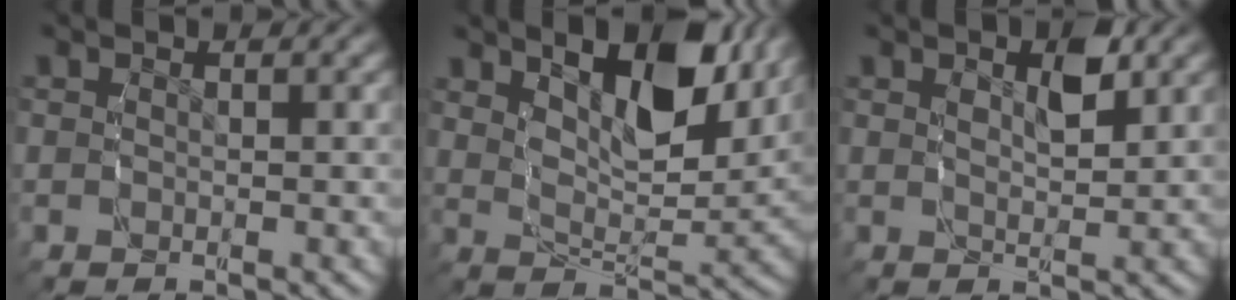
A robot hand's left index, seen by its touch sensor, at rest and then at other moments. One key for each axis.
{"total": 8.7, "fx": 4.3, "fy": 4.0, "fz": 6.4, "tx": -0.101, "ty": -0.003, "tz": 0.064}
{"total": 1.9, "fx": 0.7, "fy": 0.8, "fz": 1.6, "tx": -0.027, "ty": -0.006, "tz": 0.013}